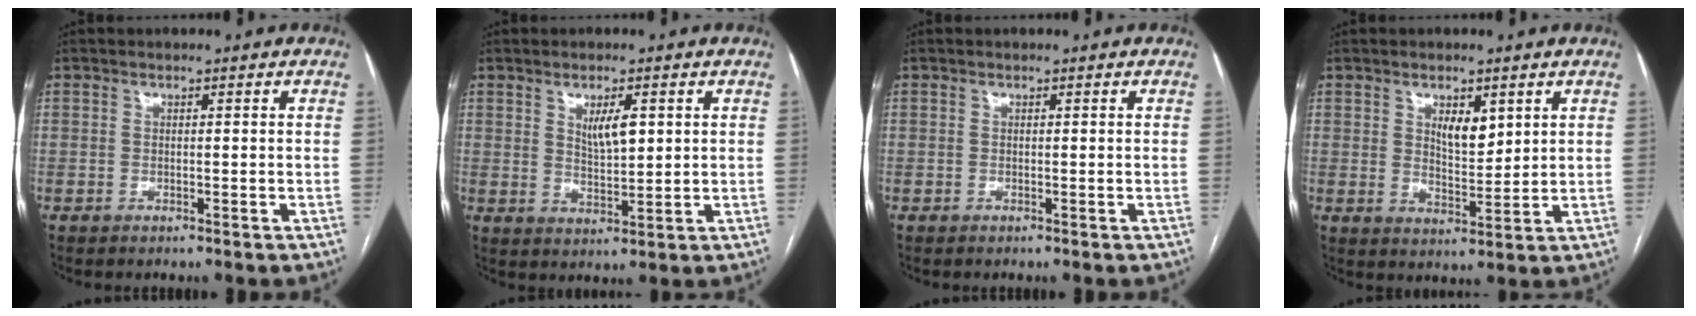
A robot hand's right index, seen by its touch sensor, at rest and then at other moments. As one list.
[{"total": 4.7, "force": [1.8, 1.4, 4.1], "torque": [-0.073, -0.004, 0.035]}, {"total": 0.0}, {"total": 4.8, "force": [2.2, 2.2, 3.7], "torque": [-0.062, -0.005, 0.042]}]